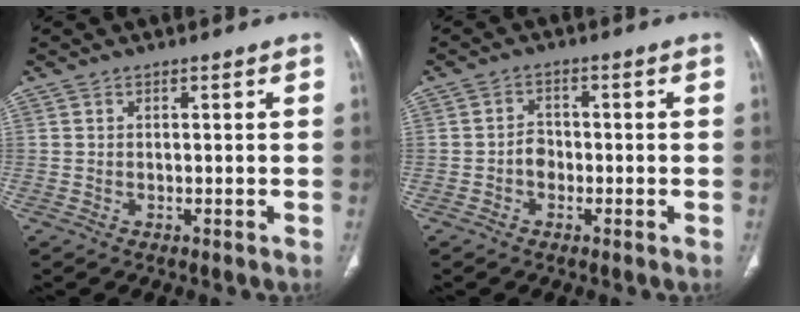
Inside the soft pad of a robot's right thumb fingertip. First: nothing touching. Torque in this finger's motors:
{"motor_torque": [0.06, -0.15, 0.36, 0.17, -0.02]}